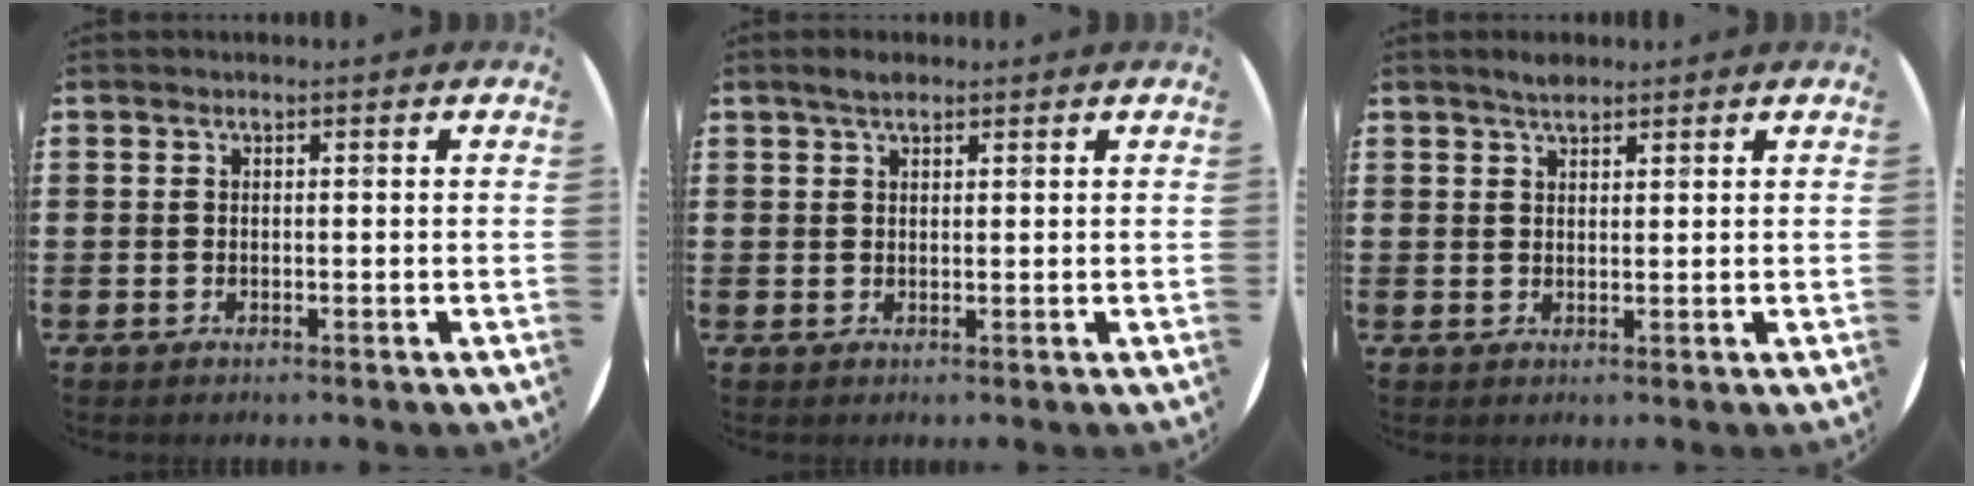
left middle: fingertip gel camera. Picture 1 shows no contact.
{"total": 1.8, "force": [1.4, 0.6, 0.8], "torque": [-0.009, 0.001, 0.024]}
{"total": 1.9, "force": [1.7, 0.6, 0.7], "torque": [-0.007, 0.000, 0.030]}